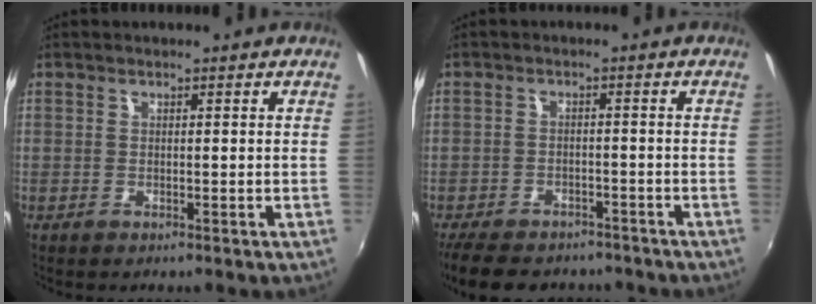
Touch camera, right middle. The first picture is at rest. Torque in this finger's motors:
{"motor_torque": [0.47, -1.01, -0.34, -0.09]}